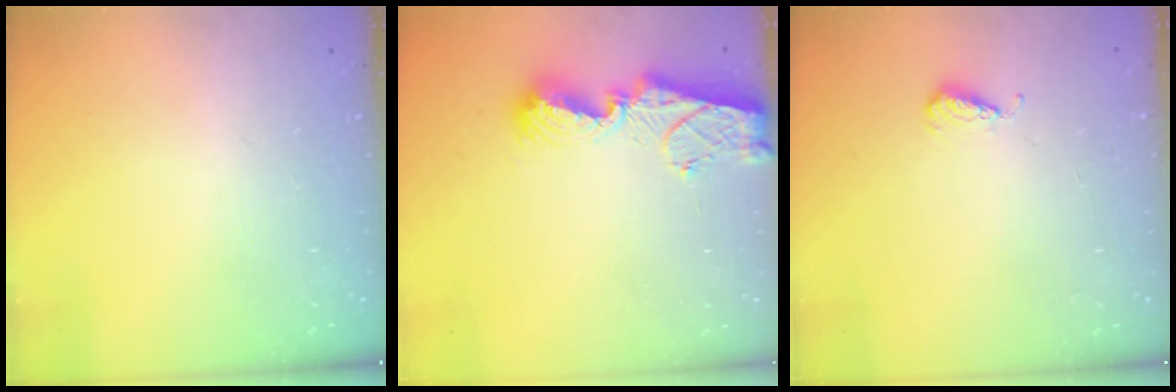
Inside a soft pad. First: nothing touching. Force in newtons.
{"total": 9.2, "press": 9.2, "slide": 1.1}
{"total": 4.0, "press": 3.8, "slide": 1.2}